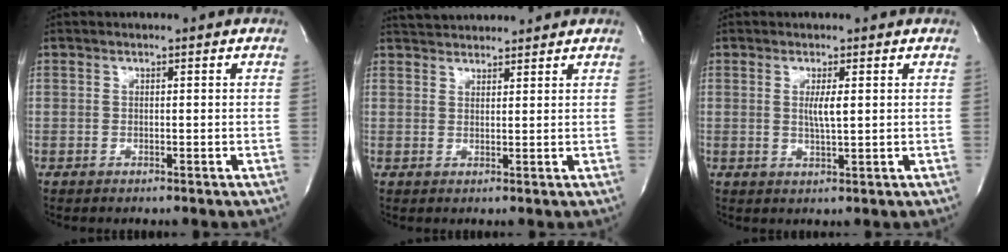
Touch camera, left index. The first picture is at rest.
{"total": 5.6, "force": [5.5, 1.0, 1.1], "torque": [-0.021, 0.029, 0.084]}
{"total": 2.5, "force": [0.2, 0.0, 2.5], "torque": [-0.052, -0.009, 0.005]}